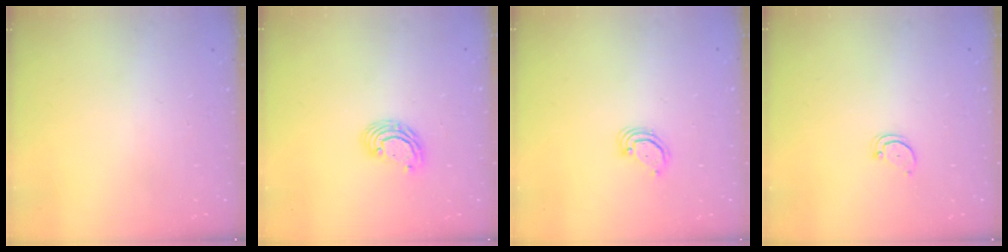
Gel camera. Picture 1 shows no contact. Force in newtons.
{"total": 6.7, "press": 6.7, "slide": 0.6}
{"total": 2.8, "press": 2.8, "slide": 0.3}
{"total": 2.7, "press": 2.7, "slide": 0.2}